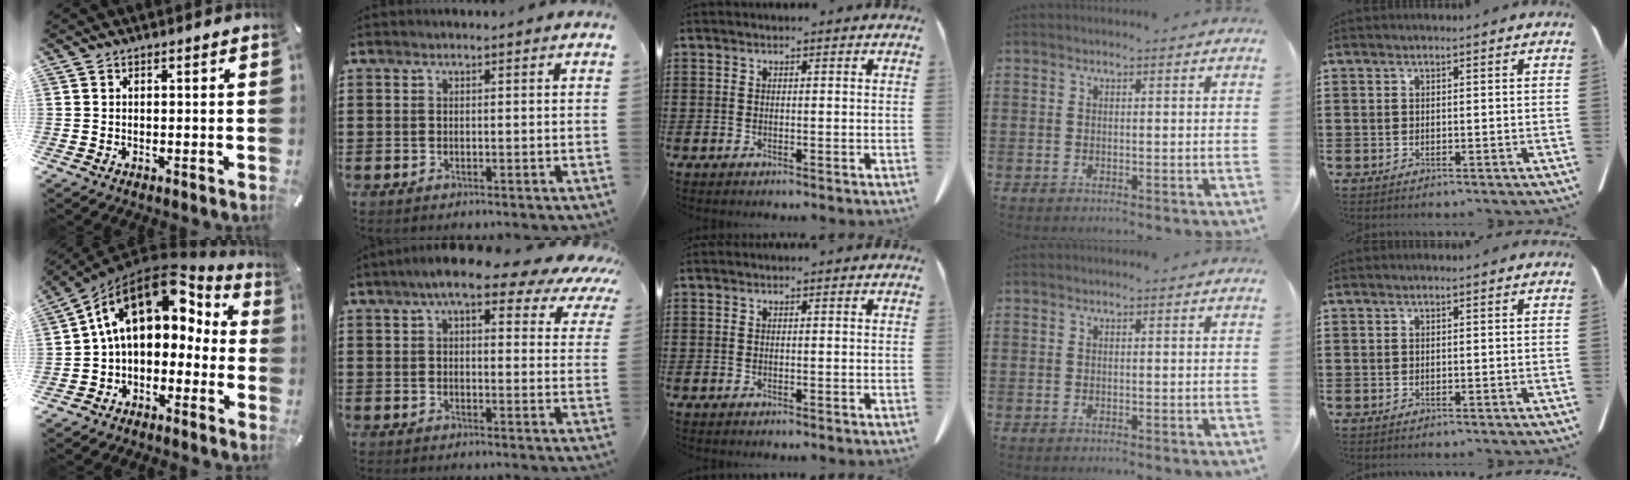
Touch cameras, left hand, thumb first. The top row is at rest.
{"thumb": {"total": 15.4, "force": [4.8, 10.2, 10.5], "torque": [-0.178, -0.025, 0.083]}, "index": {"total": 8.8, "force": [6.5, 2.2, 5.5], "torque": [-0.094, -0.021, 0.107]}}